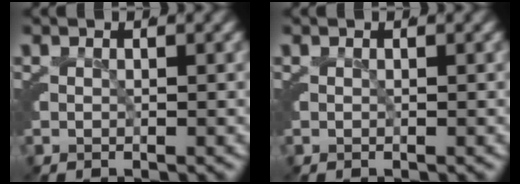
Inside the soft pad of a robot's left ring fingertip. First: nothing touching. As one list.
[{"total": 0.0}]